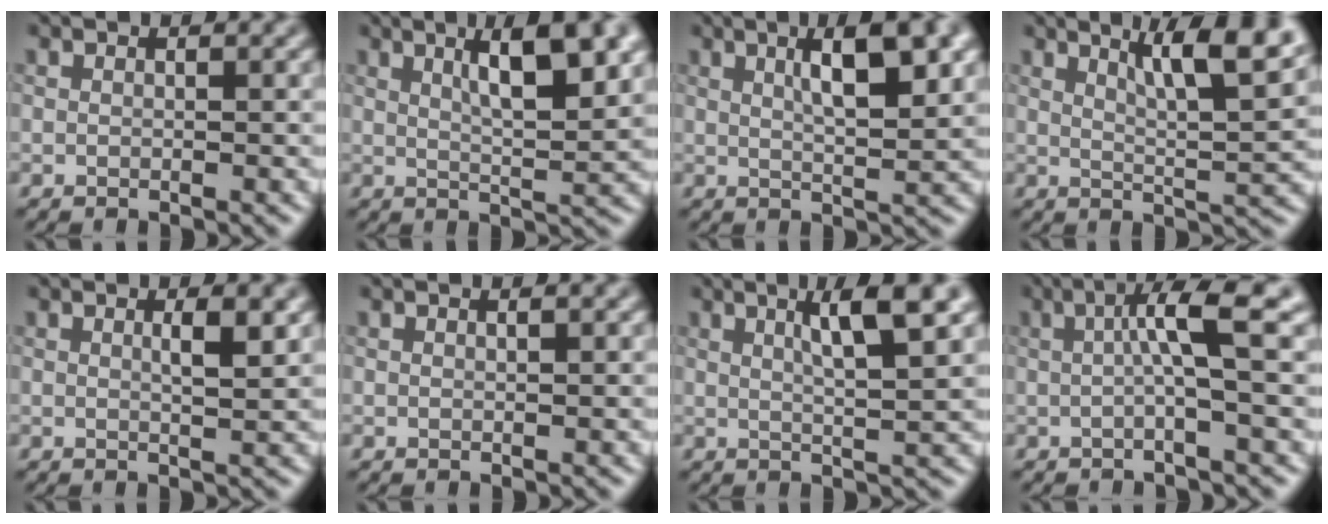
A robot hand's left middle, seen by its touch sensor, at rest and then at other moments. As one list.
[{"total": 7.2, "force": [2.9, 1.9, 6.3], "torque": [-0.084, 0.008, 0.044]}, {"total": 6.6, "force": [2.3, 1.8, 5.9], "torque": [-0.081, 0.007, 0.034]}, {"total": 7.6, "force": [4.1, 1.5, 6.2], "torque": [-0.083, 0.007, 0.065]}, {"total": 2.1, "force": [0.6, 0.5, 1.9], "torque": [-0.027, 0.001, 0.007]}, {"total": 0.5, "force": [0.3, 0.1, 0.4], "torque": [-0.008, 0.000, 0.002]}, {"total": 5.3, "force": [2.2, 0.9, 4.7], "torque": [-0.069, 0.005, 0.033]}, {"total": 4.4, "force": [0.5, 0.3, 4.3], "torque": [-0.075, 0.008, 0.005]}]